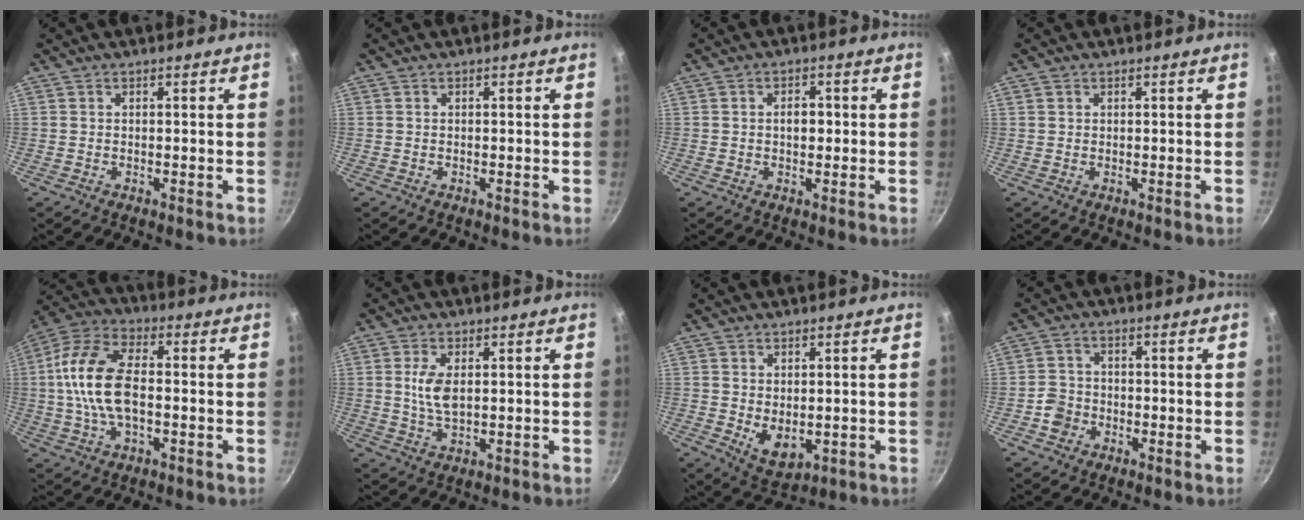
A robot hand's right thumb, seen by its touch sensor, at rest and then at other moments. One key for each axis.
{"total": 0.0}
{"total": 5.0, "fx": 0.2, "fy": 3.2, "fz": 3.8, "tx": -0.035, "ty": 0.013, "tz": -0.001}
{"total": 0.9, "fx": 0.4, "fy": 0.7, "fz": 0.3, "tx": -0.003, "ty": 0.002, "tz": 0.004}
{"total": 14.7, "fx": -0.4, "fy": 7.7, "fz": 12.5, "tx": -0.240, "ty": 0.030, "tz": -0.025}
{"total": 5.5, "fx": 1.1, "fy": 2.7, "fz": 4.7, "tx": -0.092, "ty": -0.008, "tz": 0.023}
{"total": 5.9, "fx": 0.5, "fy": 3.9, "fz": 4.5, "tx": -0.060, "ty": -0.021, "tz": 0.023}
{"total": 4.0, "fx": -1.6, "fy": 3.5, "fz": 1.1, "tx": -0.006, "ty": 0.022, "tz": -0.032}